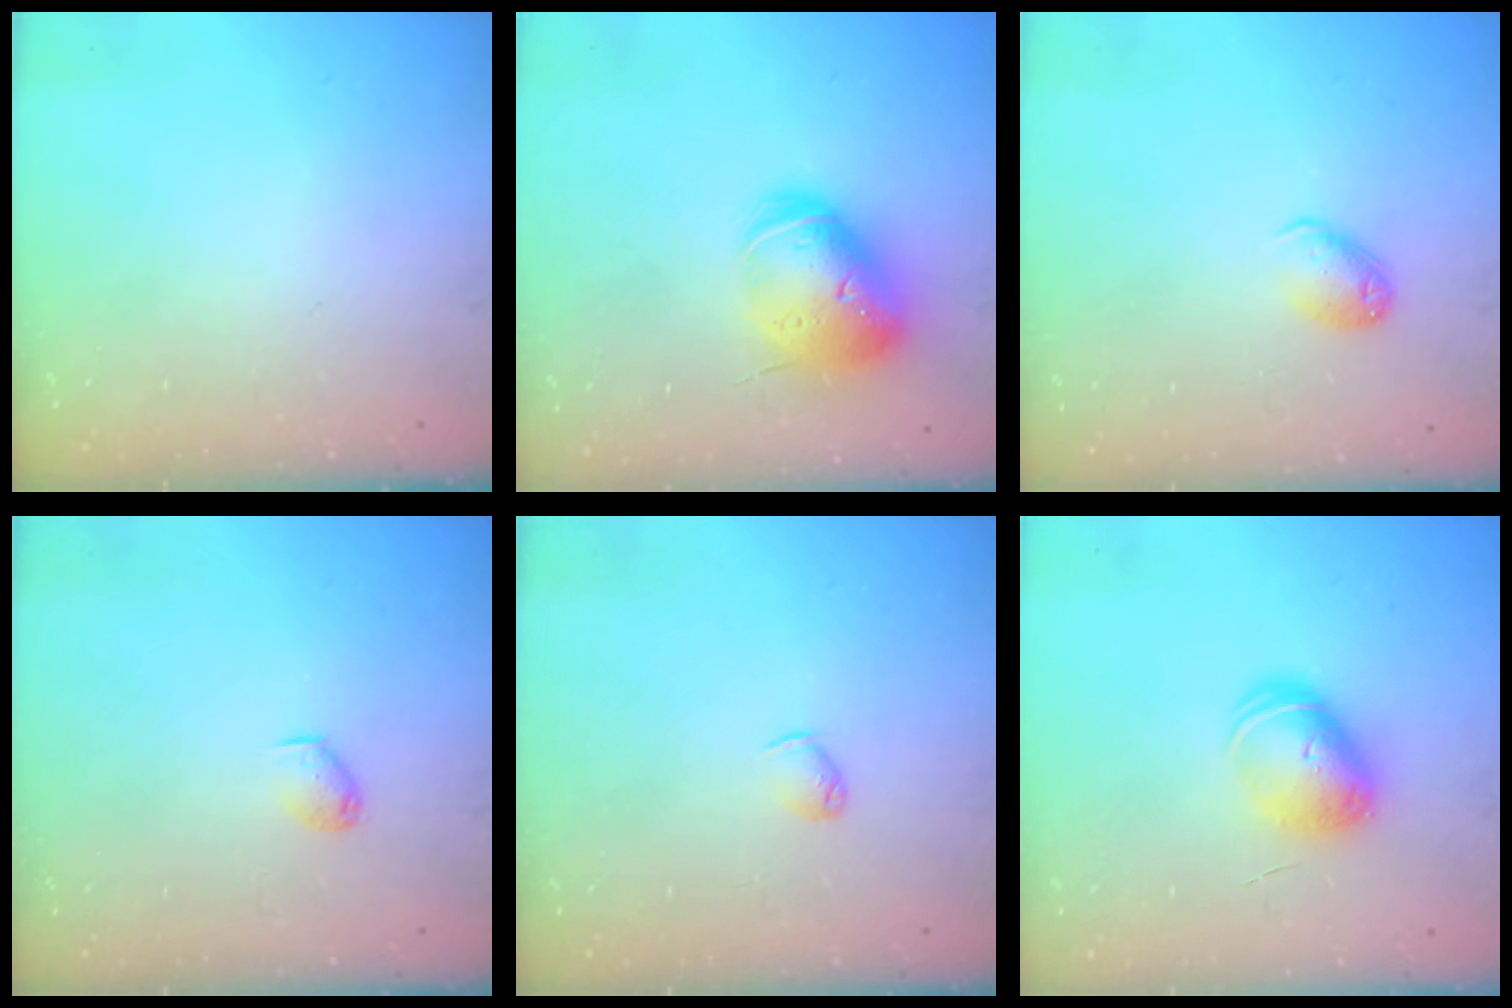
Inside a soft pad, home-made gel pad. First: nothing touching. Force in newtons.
{"total": 18.2, "press": 18.0, "slide": 2.6}
{"total": 8.6, "press": 8.5, "slide": 1.3}
{"total": 5.7, "press": 5.6, "slide": 1.2}
{"total": 3.1, "press": 3.1, "slide": 0.5}
{"total": 8.7, "press": 8.7, "slide": 0.2}